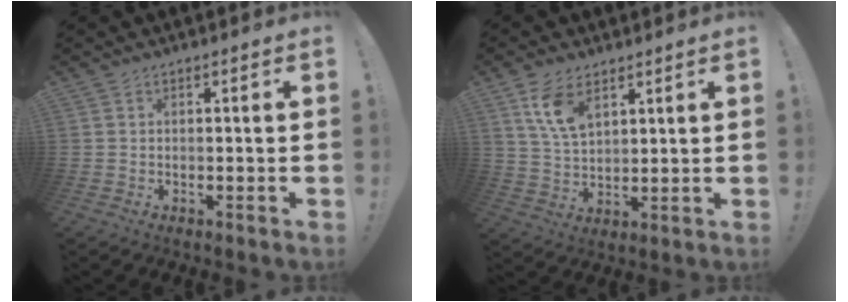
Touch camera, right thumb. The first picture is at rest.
{"total": 9.3, "force": [5.3, 4.9, 5.9], "torque": [-0.111, -0.020, 0.099]}